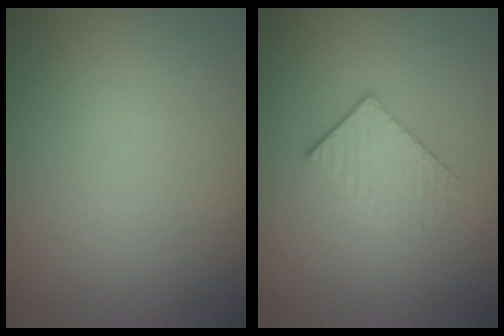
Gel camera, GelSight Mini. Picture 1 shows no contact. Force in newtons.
{"total": 1.8, "press": 1.4, "slide": 1.1}